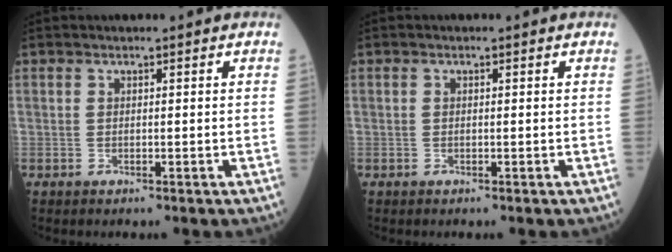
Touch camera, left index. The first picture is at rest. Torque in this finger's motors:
{"motor_torque": [-0.04, -0.04, 0.00, 0.01]}